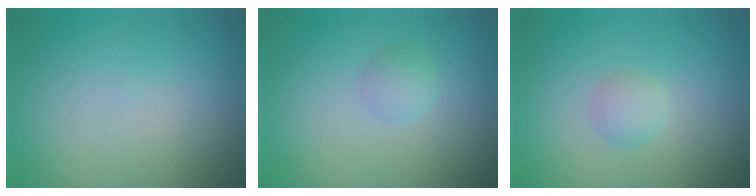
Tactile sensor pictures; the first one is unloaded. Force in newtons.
{"total": 1.3, "press": 1.3, "slide": 0.1}
{"total": 1.3, "press": 1.3, "slide": 0.1}